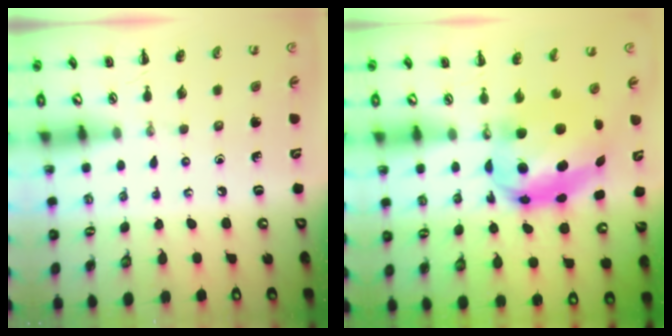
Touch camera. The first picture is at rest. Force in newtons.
{"total": 8.8, "press": 8.6, "slide": 1.9}